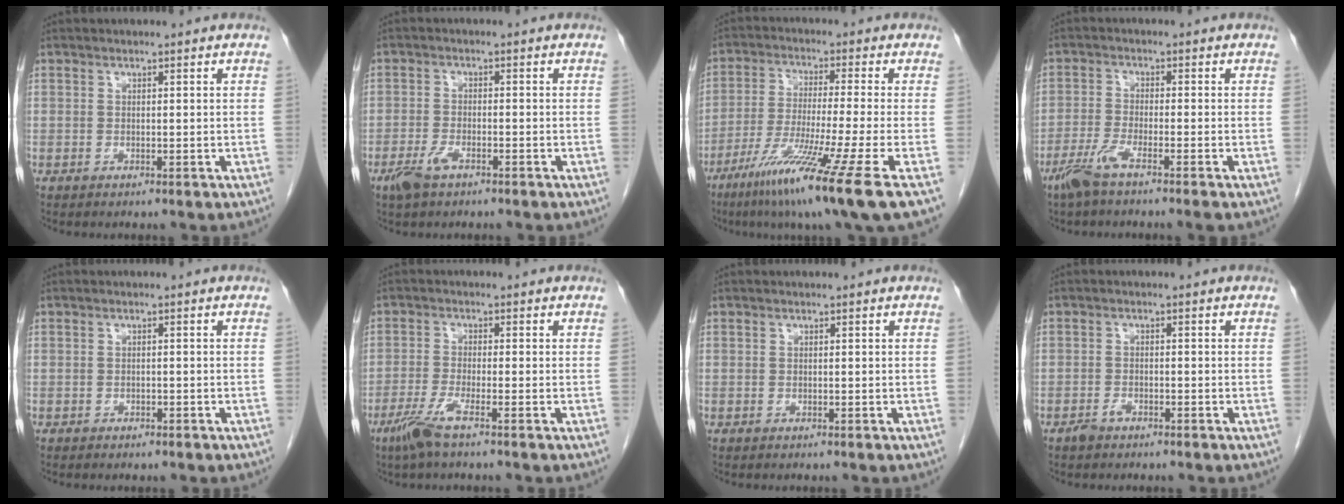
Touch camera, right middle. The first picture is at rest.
{"total": 3.7, "force": [-2.4, 1.3, 2.4], "torque": [-0.058, -0.002, -0.044]}
{"total": 15.1, "force": [-8.8, -2.0, 12.2], "torque": [-0.213, -0.054, -0.154]}
{"total": 4.7, "force": [-3.4, -0.2, 3.3], "torque": [-0.071, -0.010, -0.074]}
{"total": 0.9, "force": [-0.7, 0.5, 0.4], "torque": [-0.011, 0.000, -0.008]}
{"total": 4.3, "force": [-2.8, -0.1, 3.2], "torque": [-0.071, -0.010, -0.063]}
{"total": 0.0}
{"total": 1.6, "force": [-1.3, 0.7, 0.7], "torque": [-0.016, 0.001, -0.021]}